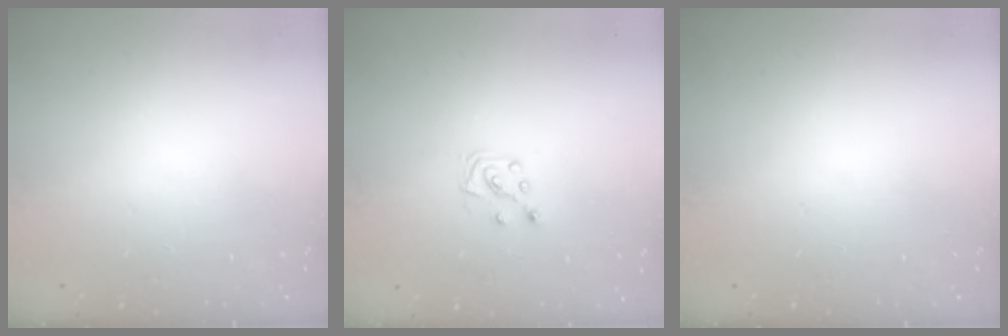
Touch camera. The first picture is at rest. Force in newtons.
{"total": 6.4, "press": 6.4, "slide": 0.6}
{"total": 0.0}